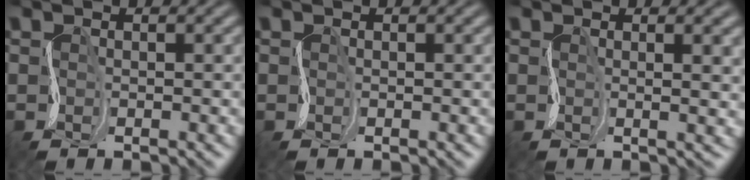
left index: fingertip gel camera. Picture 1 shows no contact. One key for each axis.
{"total": 0.0}
{"total": 3.3, "fx": 0.9, "fy": 1.5, "fz": 2.9, "tx": -0.013, "ty": 0.008, "tz": 0.013}